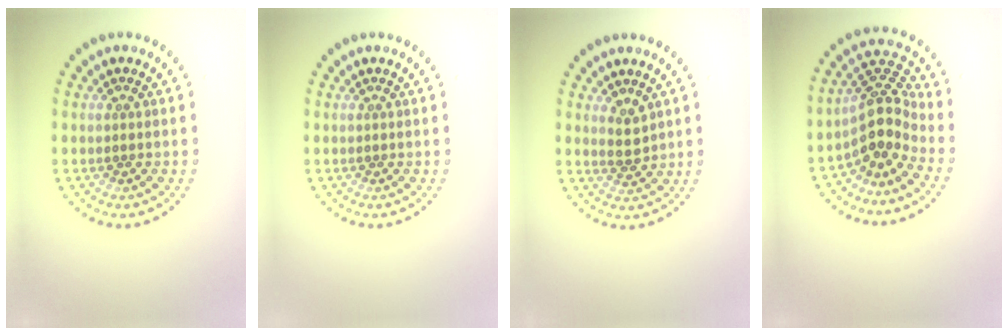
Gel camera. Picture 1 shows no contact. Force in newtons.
{"total": 0.0}
{"total": 1.8, "press": 1.7, "slide": 0.7}
{"total": 4.3, "press": 3.1, "slide": 3.0}